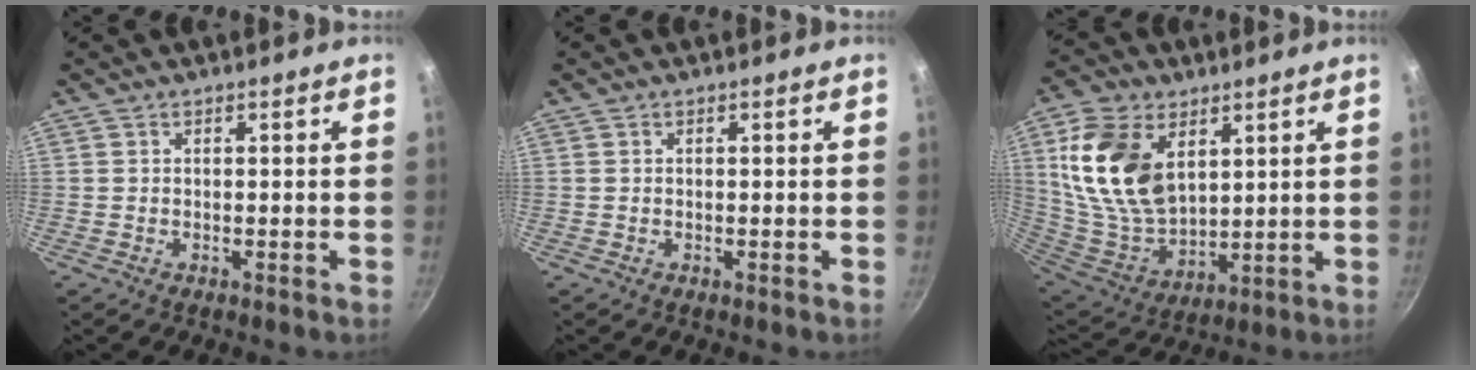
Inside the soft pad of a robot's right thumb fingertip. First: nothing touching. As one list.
[{"total": 0.0}, {"total": 18.7, "force": [6.3, 11.7, 13.1], "torque": [-0.234, -0.032, 0.135]}]